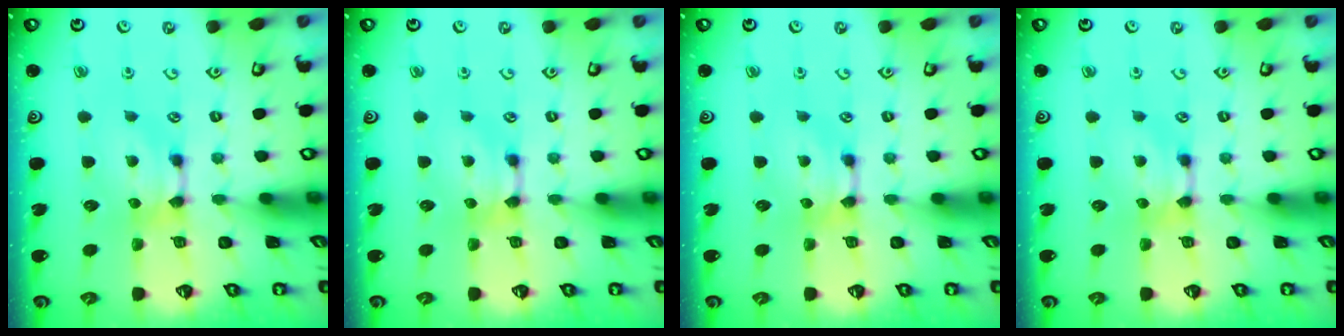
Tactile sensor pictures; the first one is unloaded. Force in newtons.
{"total": 0.0}
{"total": 0.0}
{"total": 0.0}